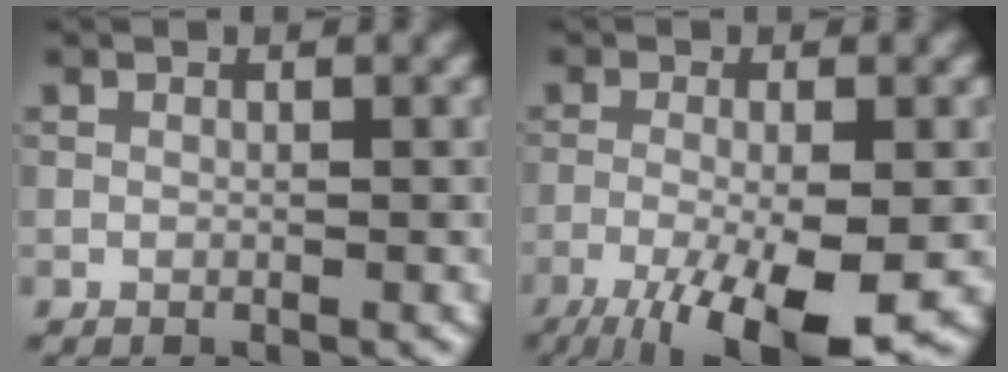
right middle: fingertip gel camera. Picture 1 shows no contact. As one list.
[{"total": 9.7, "force": [-5.0, 2.6, 7.9], "torque": [-0.142, -0.021, -0.081]}]